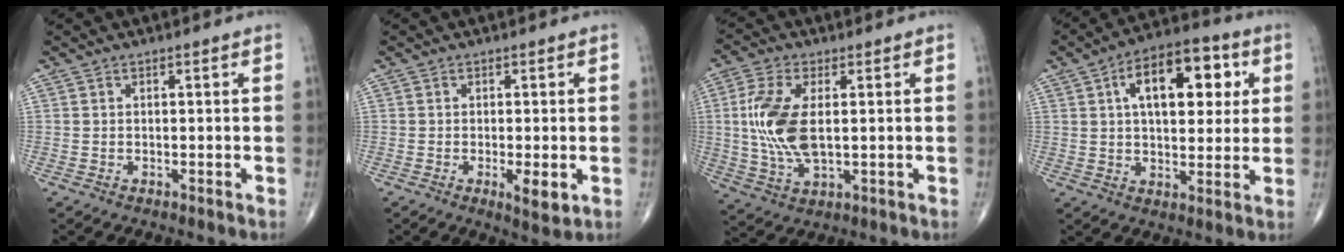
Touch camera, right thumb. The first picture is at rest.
{"total": 4.2, "force": [-1.1, 1.2, 3.9], "torque": [-0.059, -0.012, -0.019]}
{"total": 11.8, "force": [1.0, 5.7, 10.3], "torque": [-0.226, -0.005, 0.024]}
{"total": 16.1, "force": [4.8, 8.3, 12.9], "torque": [-0.159, 0.008, 0.068]}